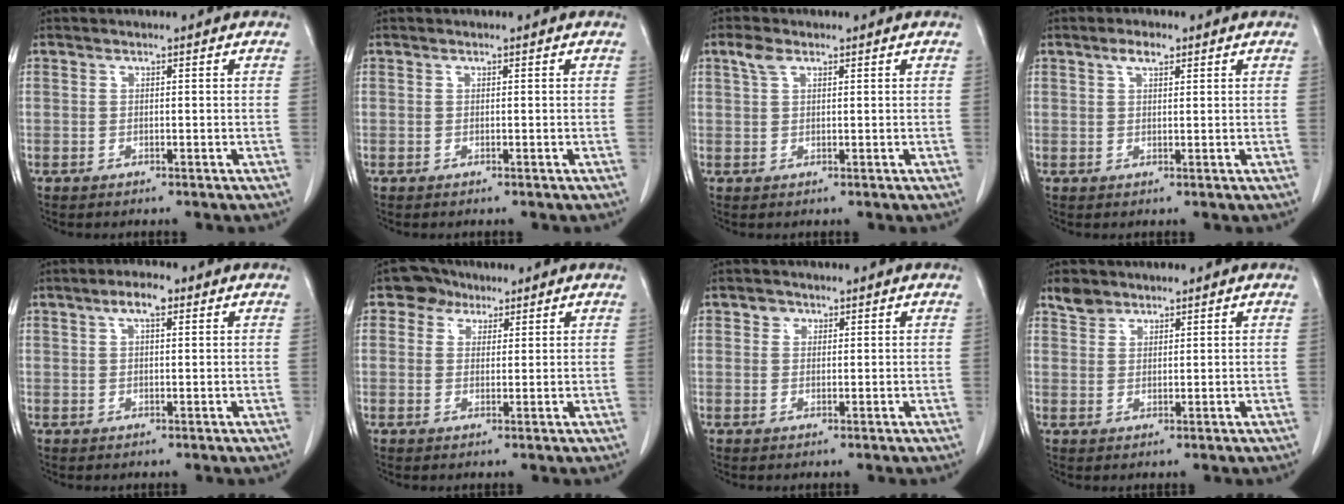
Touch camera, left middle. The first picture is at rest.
{"total": 0.0}
{"total": 2.0, "force": [1.2, 0.9, 1.4], "torque": [-0.034, 0.013, 0.026]}
{"total": 2.3, "force": [1.4, 0.9, 1.6], "torque": [-0.033, 0.006, 0.025]}
{"total": 3.3, "force": [1.7, 1.1, 2.7], "torque": [-0.050, 0.011, 0.028]}
{"total": 3.7, "force": [2.2, 2.9, 0.6], "torque": [-0.008, 0.014, 0.034]}
{"total": 1.4, "force": [0.8, 1.2, 0.3], "torque": [0.002, 0.001, 0.008]}
{"total": 2.7, "force": [2.2, 1.6, 0.3], "torque": [-0.008, 0.010, 0.040]}